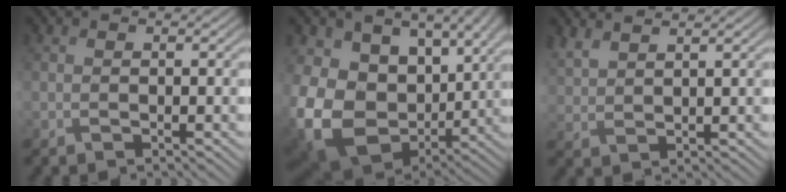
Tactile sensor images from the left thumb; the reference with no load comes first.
{"total": 17.6, "force": [1.2, 13.1, 11.7], "torque": [-0.265, -0.049, 0.055]}
{"total": 3.4, "force": [3.0, 0.9, 1.4], "torque": [-0.041, 0.004, 0.069]}